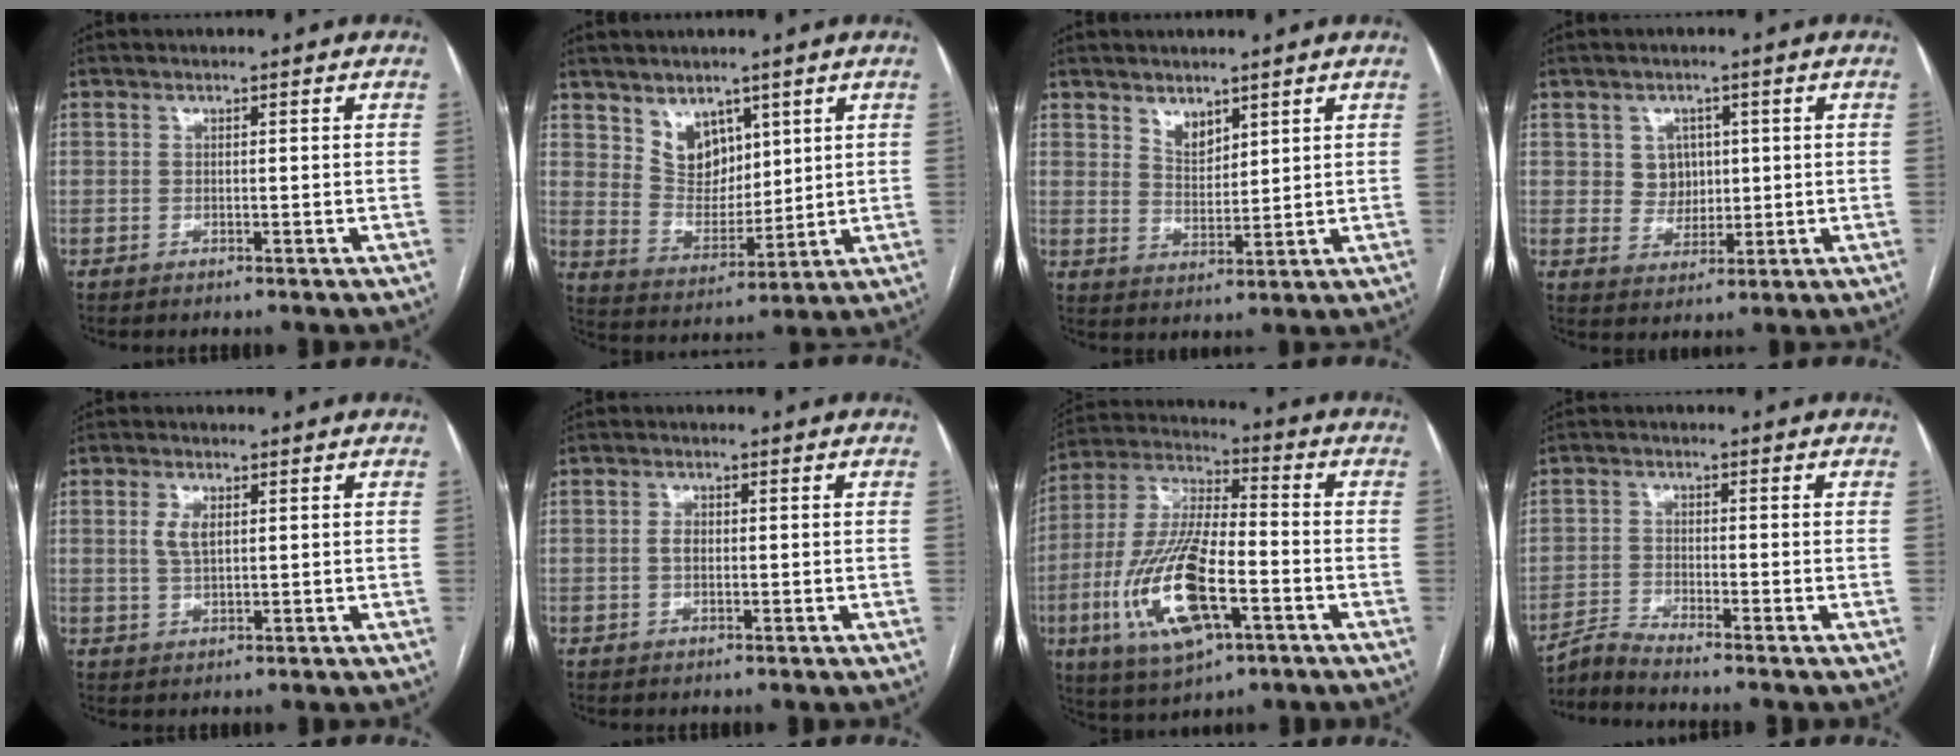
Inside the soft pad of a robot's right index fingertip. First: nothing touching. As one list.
[{"total": 7.3, "force": [4.4, 4.9, 3.2], "torque": [-0.058, 0.002, 0.093]}, {"total": 3.9, "force": [2.8, 2.0, 1.8], "torque": [-0.033, -0.006, 0.059]}, {"total": 4.2, "force": [1.1, 3.9, 1.1], "torque": [-0.015, 0.008, 0.023]}, {"total": 3.4, "force": [1.0, 1.6, 2.9], "torque": [-0.061, 0.002, 0.020]}, {"total": 1.6, "force": [0.0, 1.0, 1.3], "torque": [-0.025, 0.003, -0.001]}, {"total": 18.1, "force": [-5.9, 5.7, 16.2], "torque": [-0.344, -0.008, -0.100]}, {"total": 3.8, "force": [-3.3, -1.7, 0.1], "torque": [-0.018, -0.019, -0.065]}]